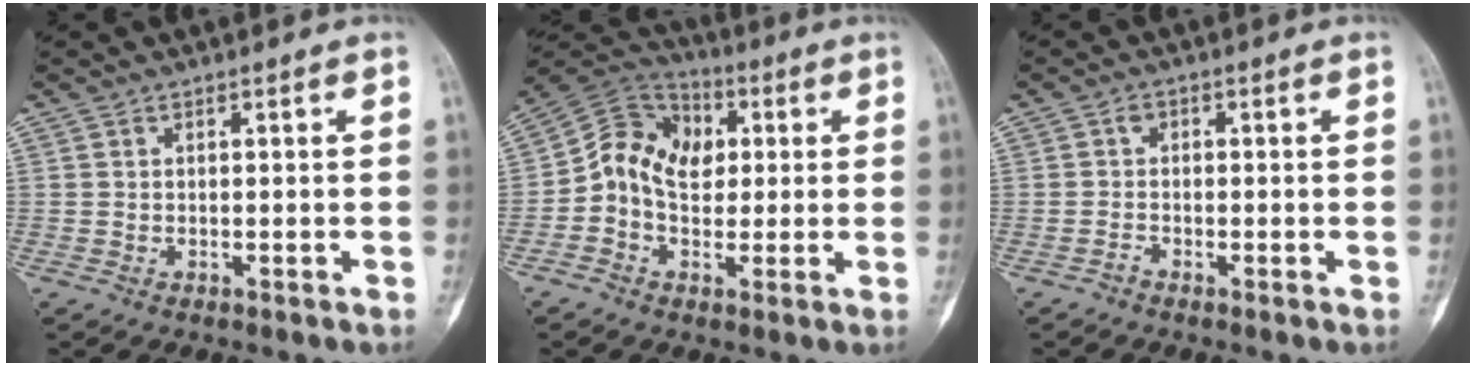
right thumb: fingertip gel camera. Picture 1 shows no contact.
{"total": 12.0, "force": [0.6, 9.5, 7.2], "torque": [-0.092, 0.027, -0.001]}
{"total": 1.4, "force": [-0.8, 1.1, 0.4], "torque": [0.006, 0.008, -0.024]}